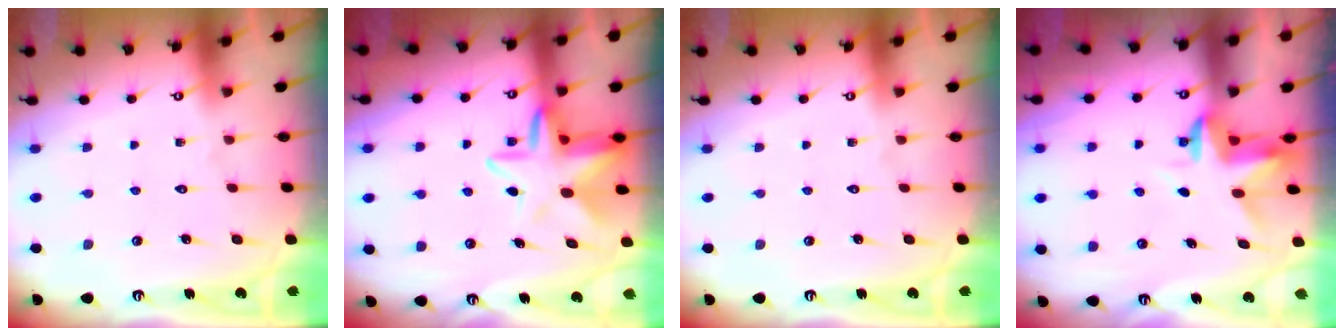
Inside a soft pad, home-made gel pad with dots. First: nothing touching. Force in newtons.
{"total": 10.6, "press": 10.4, "slide": 1.9}
{"total": 0.0}
{"total": 3.5, "press": 3.5, "slide": 0.2}